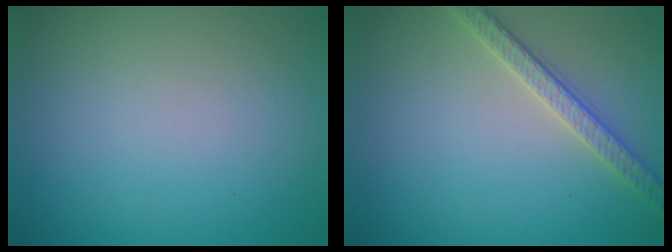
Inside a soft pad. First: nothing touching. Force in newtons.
{"total": 2.7, "press": 2.7, "slide": 0.1}